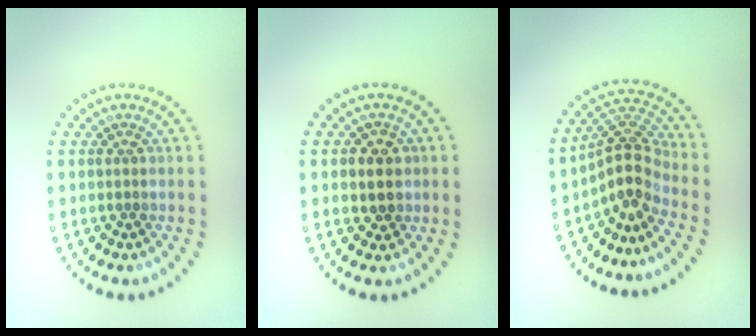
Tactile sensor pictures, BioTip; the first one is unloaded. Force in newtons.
{"total": 2.6, "press": 2.5, "slide": 0.8}
{"total": 3.9, "press": 2.8, "slide": 2.7}